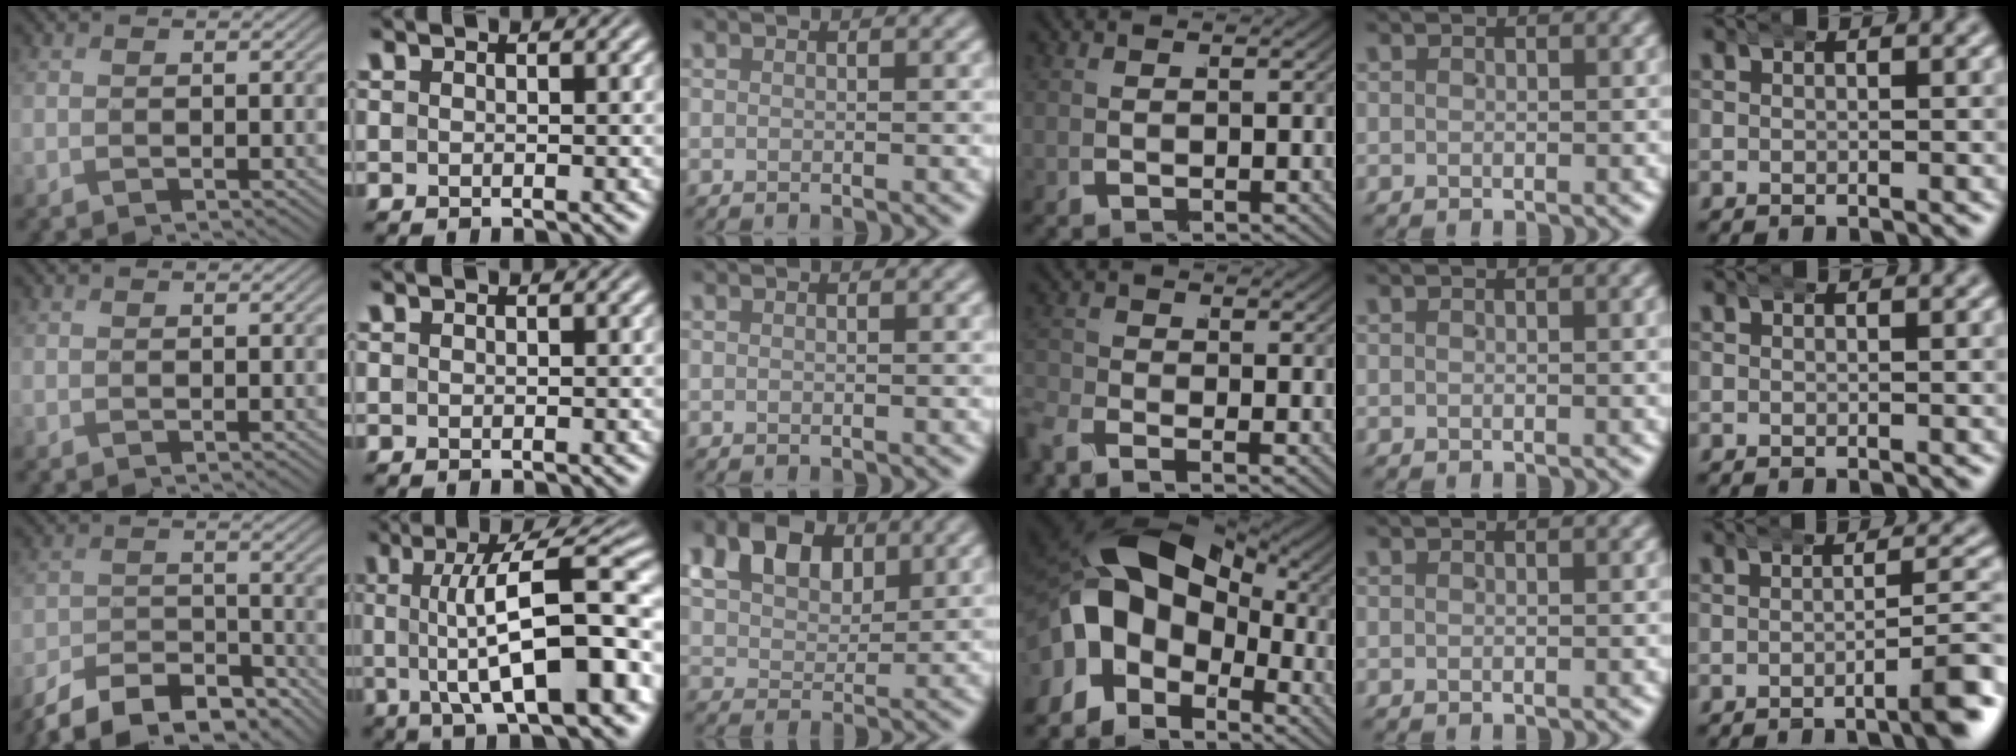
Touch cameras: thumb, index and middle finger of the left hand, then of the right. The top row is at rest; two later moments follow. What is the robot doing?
{"motion": "wrap", "object": "arm wrap"}